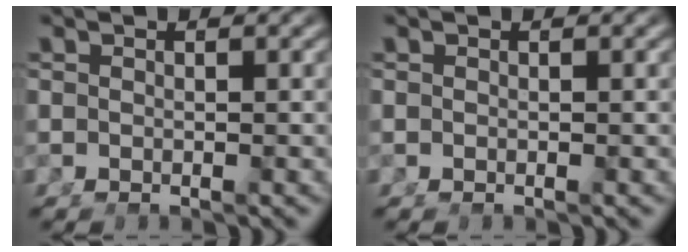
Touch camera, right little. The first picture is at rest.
{"total": 0.0}